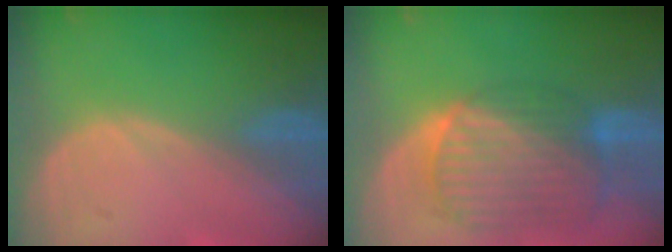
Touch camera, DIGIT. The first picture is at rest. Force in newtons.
{"total": 10.5, "press": 8.9, "slide": 5.5}